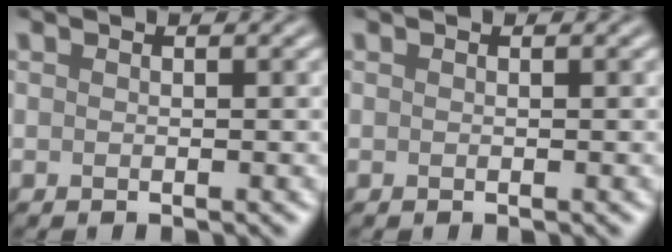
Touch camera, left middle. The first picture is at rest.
{"total": 0.0}